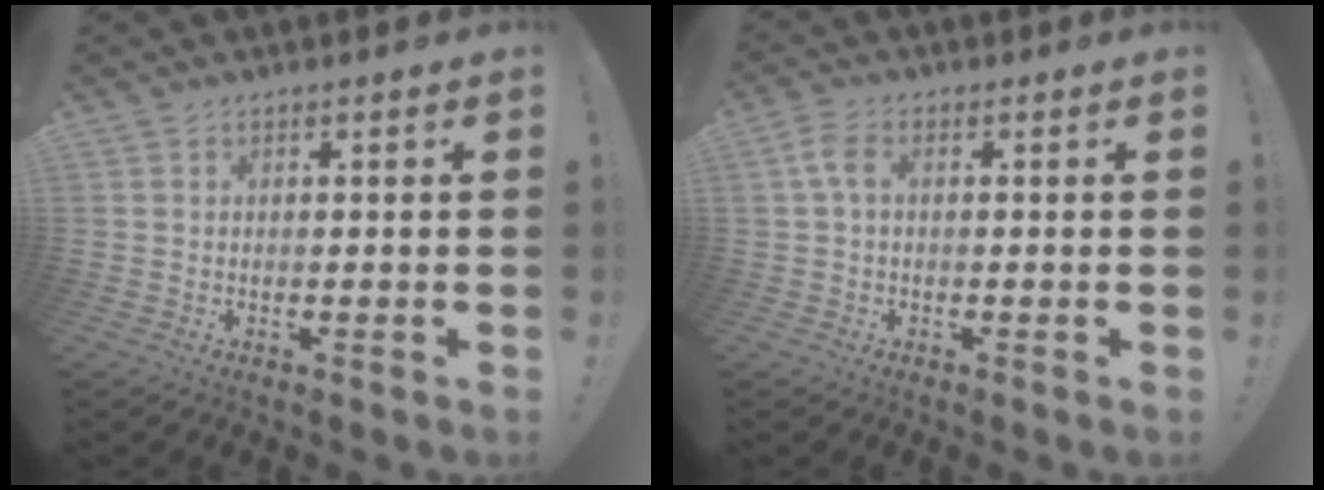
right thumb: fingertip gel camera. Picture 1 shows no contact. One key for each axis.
{"total": 4.3, "fx": 0.5, "fy": 2.5, "fz": 3.5, "tx": -0.073, "ty": 0.009, "tz": 0.011}